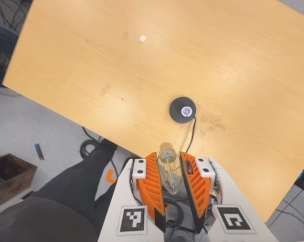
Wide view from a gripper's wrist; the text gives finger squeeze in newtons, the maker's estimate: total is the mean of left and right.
{"total": 12.8, "left": 14.1, "right": 11.5}